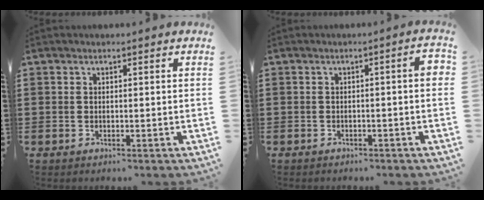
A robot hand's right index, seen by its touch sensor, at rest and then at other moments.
{"total": 2.0, "force": [-0.9, 0.1, 1.8], "torque": [-0.029, 0.001, -0.018]}